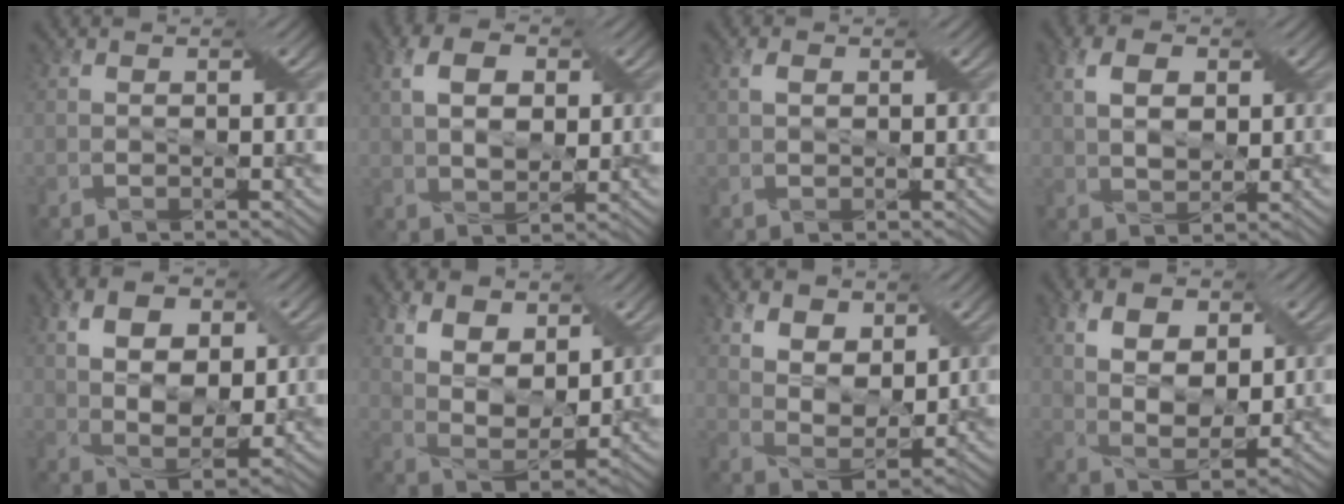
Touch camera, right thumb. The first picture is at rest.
{"total": 6.2, "force": [1.7, 3.8, 4.5], "torque": [-0.091, 0.007, 0.028]}
{"total": 1.4, "force": [0.5, 0.8, 1.0], "torque": [-0.023, 0.004, 0.009]}
{"total": 5.2, "force": [1.6, 3.2, 3.8], "torque": [-0.080, 0.004, 0.029]}
{"total": 8.4, "force": [2.5, 5.1, 6.2], "torque": [-0.123, 0.001, 0.044]}
{"total": 8.6, "force": [4.5, 4.7, 5.6], "torque": [-0.129, -0.005, 0.087]}
{"total": 7.1, "force": [3.9, 4.1, 4.2], "torque": [-0.096, -0.011, 0.074]}
{"total": 8.0, "force": [2.9, 4.6, 5.8], "torque": [-0.119, 0.000, 0.052]}